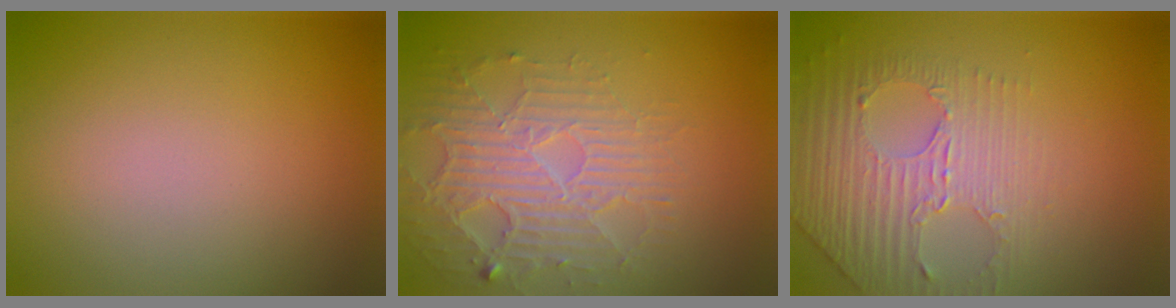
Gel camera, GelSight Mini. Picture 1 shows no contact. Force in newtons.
{"total": 4.3, "press": 3.8, "slide": 2.0}
{"total": 4.4, "press": 3.1, "slide": 3.1}